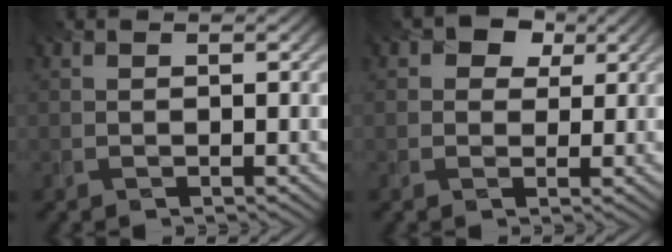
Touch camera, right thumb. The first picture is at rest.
{"total": 4.5, "force": [1.6, 3.8, 1.8], "torque": [-0.023, 0.013, -0.003]}